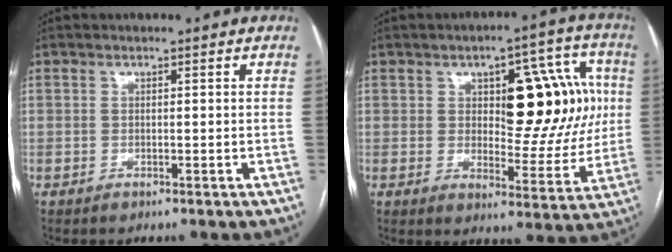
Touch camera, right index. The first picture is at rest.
{"total": 14.9, "force": [3.0, 6.5, 13.1], "torque": [-0.152, 0.030, 0.049]}